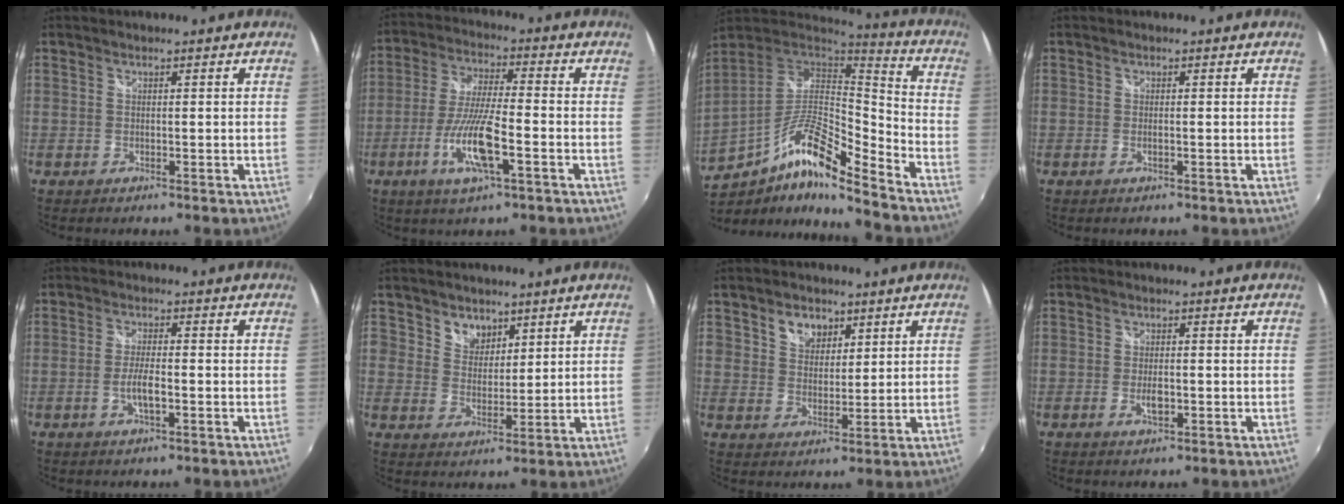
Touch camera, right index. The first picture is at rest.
{"total": 11.6, "force": [-4.5, 2.0, 10.5], "torque": [-0.216, -0.008, -0.089]}
{"total": 17.8, "force": [-10.3, 3.6, 14.0], "torque": [-0.270, -0.021, -0.196]}
{"total": 0.7, "force": [-0.3, 0.2, 0.6], "torque": [-0.012, 0.000, -0.006]}
{"total": 4.1, "force": [-1.4, 0.8, 3.7], "torque": [-0.077, 0.000, -0.025]}
{"total": 5.4, "force": [3.2, 4.2, 1.0], "torque": [-0.010, 0.009, 0.059]}
{"total": 6.1, "force": [3.2, 4.6, 2.4], "torque": [-0.038, 0.015, 0.060]}
{"total": 2.8, "force": [-0.9, 1.3, 2.3], "torque": [-0.043, -0.002, -0.016]}